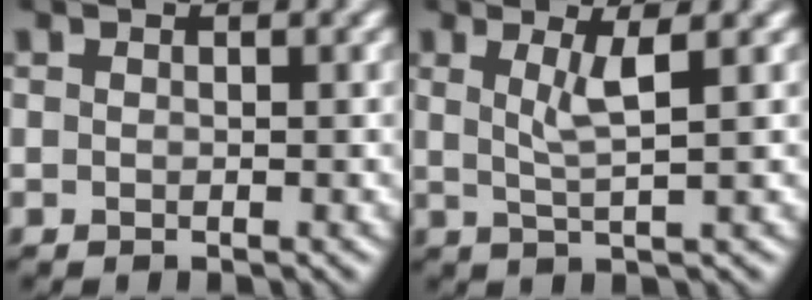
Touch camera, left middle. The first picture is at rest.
{"total": 2.6, "force": [1.0, 0.1, 2.4], "torque": [-0.047, 0.002, 0.018]}